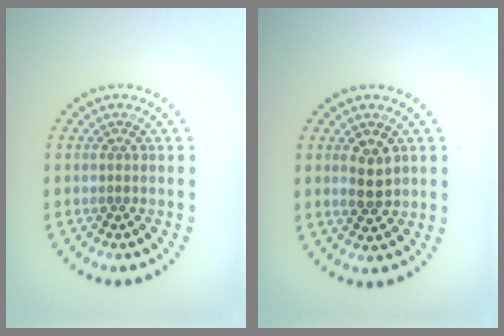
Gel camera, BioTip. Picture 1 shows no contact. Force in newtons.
{"total": 2.4, "press": 2.4, "slide": 0.4}